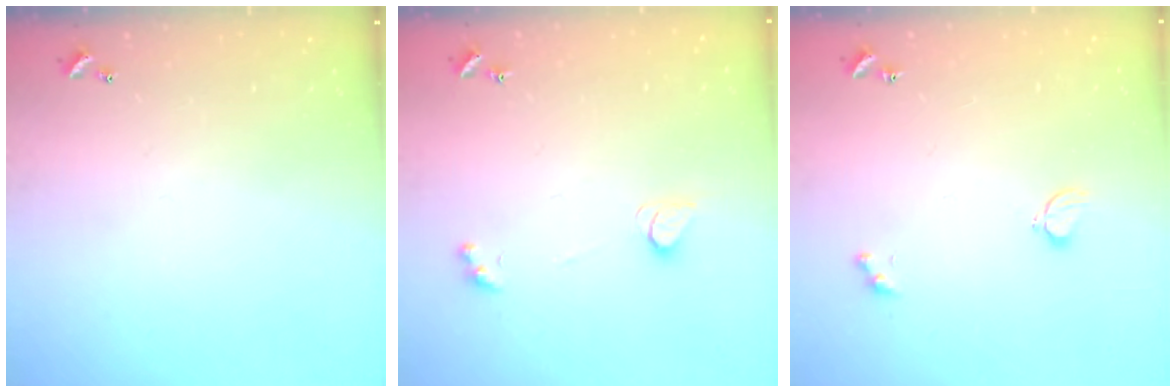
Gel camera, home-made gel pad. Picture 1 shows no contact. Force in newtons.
{"total": 2.4, "press": 2.4, "slide": 0.4}
{"total": 0.8, "press": 0.7, "slide": 0.4}